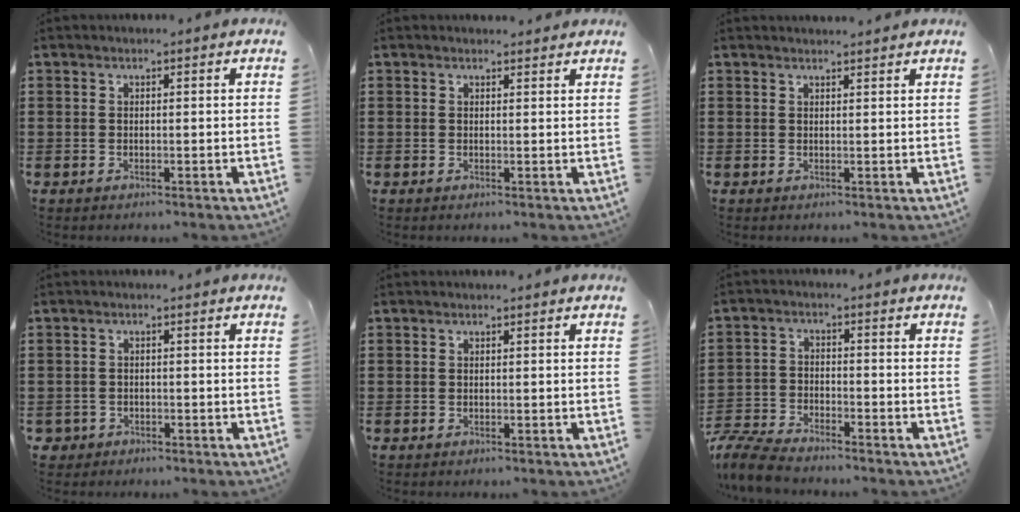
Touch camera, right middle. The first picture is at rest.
{"total": 0.9, "force": [0.9, 0.1, 0.1], "torque": [0.004, -0.002, 0.014]}
{"total": 1.3, "force": [1.3, -0.2, 0.2], "torque": [-0.005, -0.001, 0.024]}
{"total": 1.4, "force": [-1.0, 0.9, 0.1], "torque": [-0.008, 0.001, -0.024]}
{"total": 0.0}
{"total": 6.0, "force": [-5.8, 0.6, 1.6], "torque": [-0.056, -0.002, -0.122]}